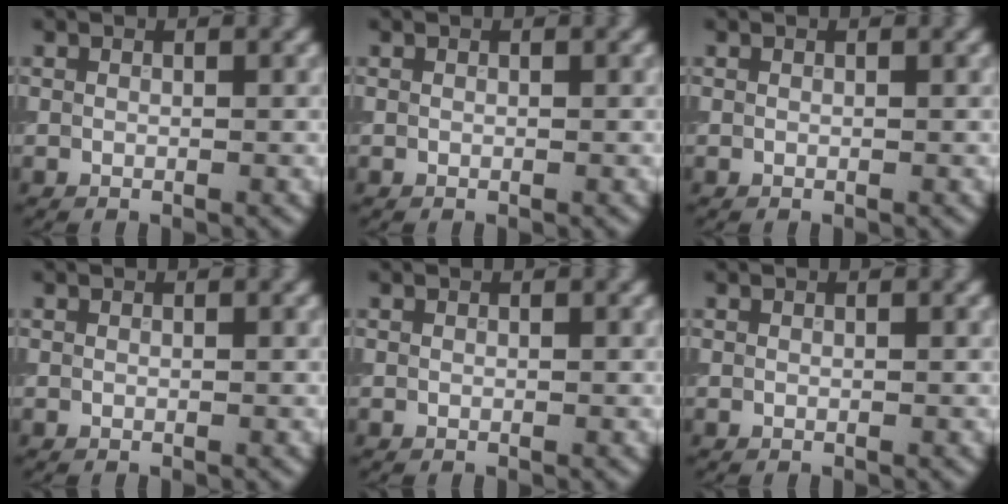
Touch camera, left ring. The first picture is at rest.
{"total": 0.0}
{"total": 0.0}
{"total": 0.0}
{"total": 0.0}
{"total": 0.0}